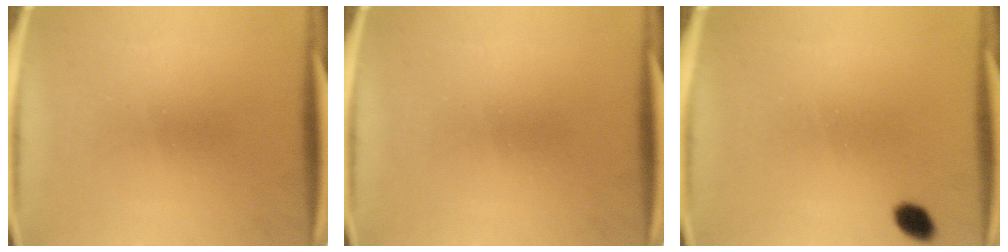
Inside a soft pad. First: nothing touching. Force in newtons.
{"total": 0.0}
{"total": 2.7}